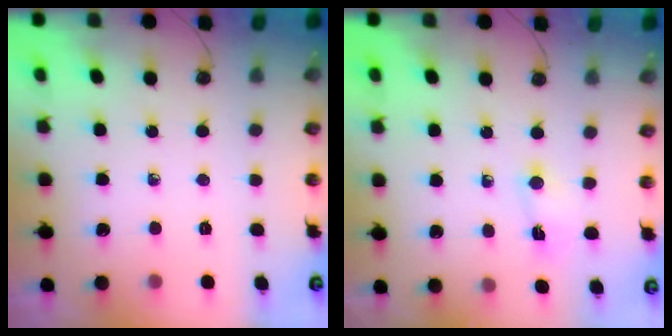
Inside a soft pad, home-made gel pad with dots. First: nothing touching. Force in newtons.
{"total": 2.7, "press": 2.7, "slide": 0.4}